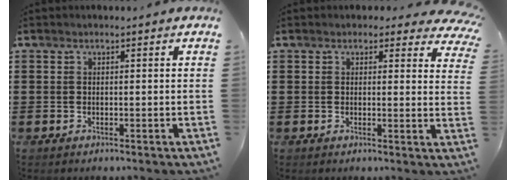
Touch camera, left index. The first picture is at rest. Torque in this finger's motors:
{"motor_torque": [2.14, 0.00, 0.39, 0.02]}